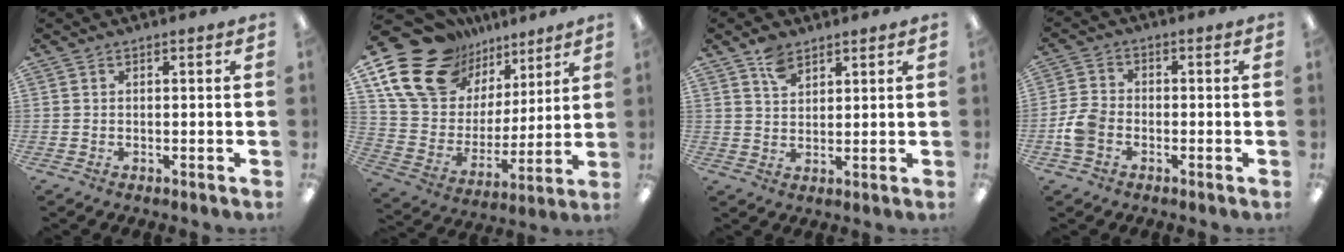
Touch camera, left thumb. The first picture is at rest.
{"total": 20.2, "force": [13.2, 13.0, 8.1], "torque": [-0.161, -0.075, 0.253]}
{"total": 4.6, "force": [3.4, 2.5, 2.0], "torque": [-0.031, -0.013, 0.062]}
{"total": 6.1, "force": [-2.2, 4.3, 3.6], "torque": [-0.075, 0.012, -0.041]}